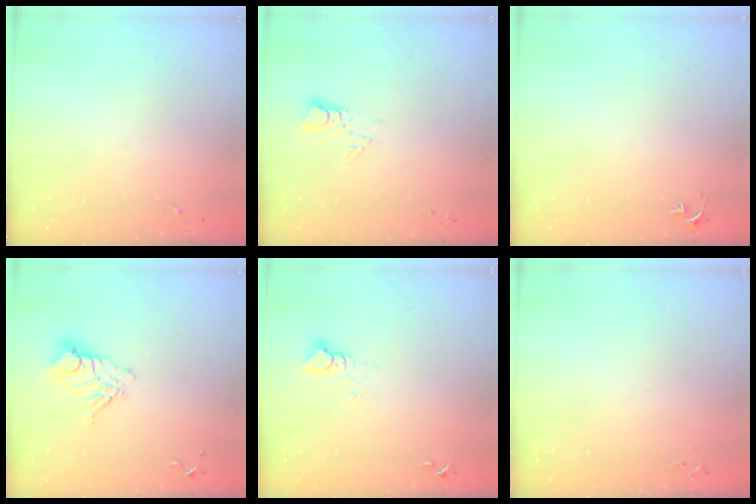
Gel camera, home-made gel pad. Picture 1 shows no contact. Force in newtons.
{"total": 3.2, "press": 3.2, "slide": 0.3}
{"total": 2.7, "press": 2.7, "slide": 0.3}
{"total": 9.9, "press": 9.8, "slide": 1.1}
{"total": 3.9, "press": 3.9, "slide": 0.2}
{"total": 2.6, "press": 2.6, "slide": 0.4}